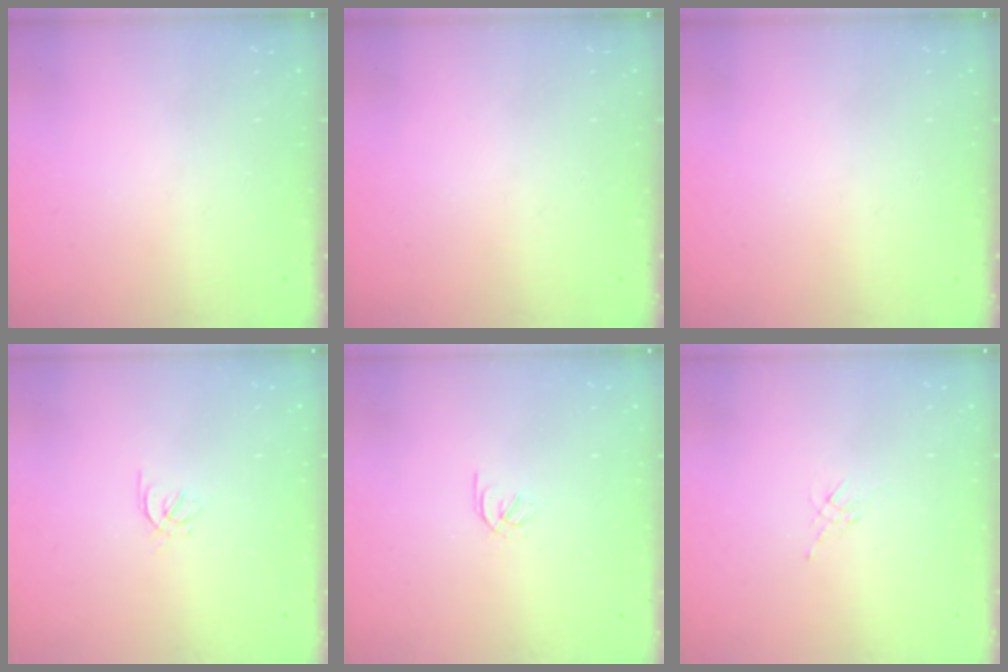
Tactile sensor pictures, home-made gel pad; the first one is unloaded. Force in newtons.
{"total": 0.0}
{"total": 0.0}
{"total": 2.2, "press": 2.1, "slide": 0.7}
{"total": 1.7, "press": 1.6, "slide": 0.6}
{"total": 2.1, "press": 2.0, "slide": 0.5}